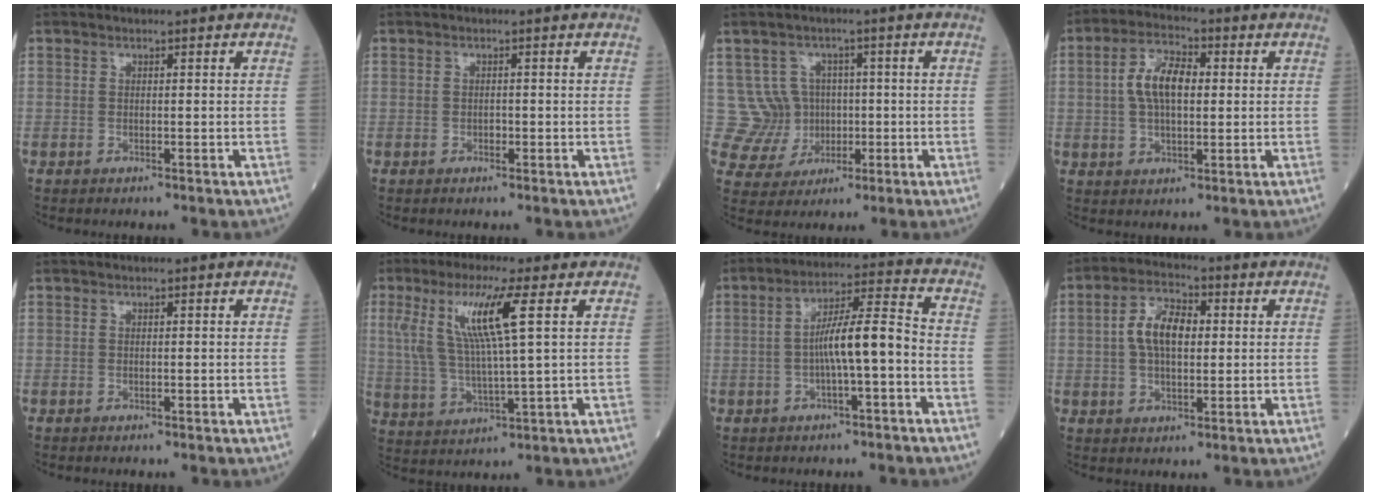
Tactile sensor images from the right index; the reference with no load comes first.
{"total": 0.6, "force": [-0.3, 0.4, 0.4], "torque": [-0.007, 0.001, -0.005]}
{"total": 6.6, "force": [0.9, 6.6, 0.3], "torque": [-0.005, 0.020, 0.029]}
{"total": 7.8, "force": [1.0, 3.5, 6.8], "torque": [-0.140, 0.015, 0.016]}
{"total": 0.0}
{"total": 10.7, "force": [3.8, 0.2, 9.9], "torque": [-0.216, 0.005, 0.075]}
{"total": 8.5, "force": [-1.7, 0.8, 8.3], "torque": [-0.146, 0.025, -0.031]}
{"total": 7.6, "force": [1.0, 3.8, 6.6], "torque": [-0.131, 0.017, 0.016]}